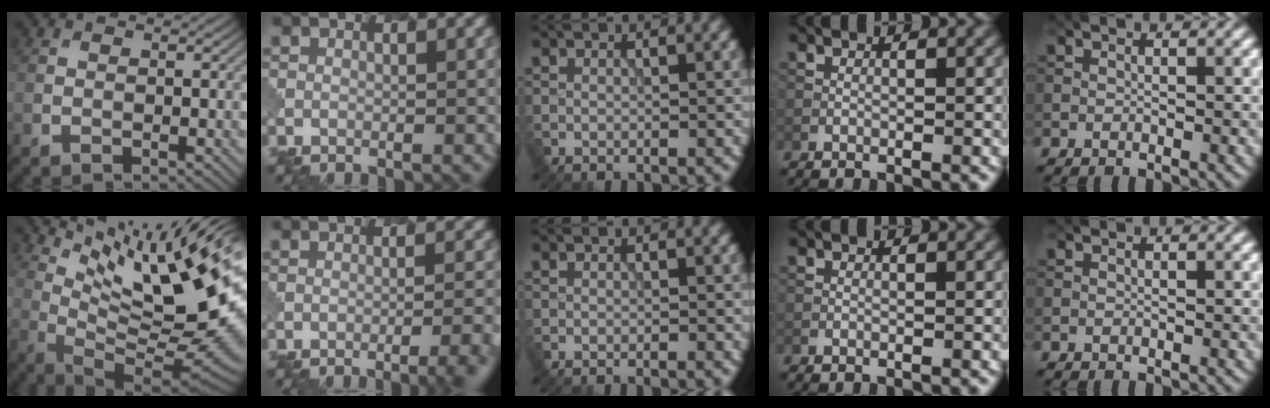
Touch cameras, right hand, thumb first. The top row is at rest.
{"thumb": {"total": 16.2, "force": [6.9, 3.7, 14.2], "torque": [-0.234, -0.005, 0.136]}, "index": {"total": 4.7, "force": [-2.8, 1.3, 3.5], "torque": [-0.033, 0.011, -0.037]}}